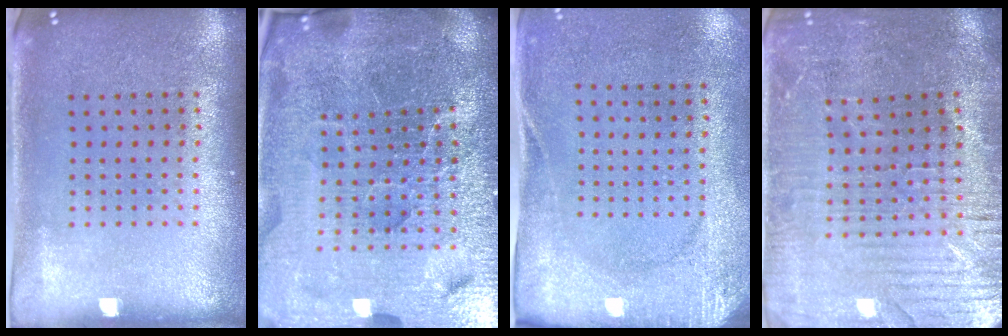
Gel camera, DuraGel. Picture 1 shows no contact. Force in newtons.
{"total": 7.1, "press": 6.2, "slide": 3.4}
{"total": 2.7, "press": 2.1, "slide": 1.7}
{"total": 3.1, "press": 3.1, "slide": 0.6}